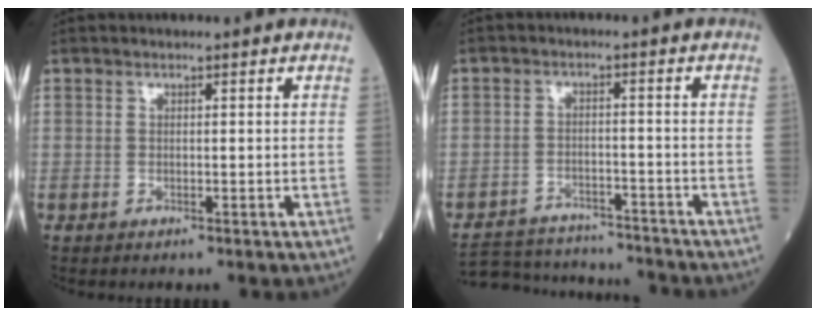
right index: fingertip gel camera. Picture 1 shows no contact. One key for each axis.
{"total": 13.3, "fx": -12.6, "fy": 3.0, "fz": 2.9, "tx": -0.054, "ty": 0.010, "tz": -0.183}